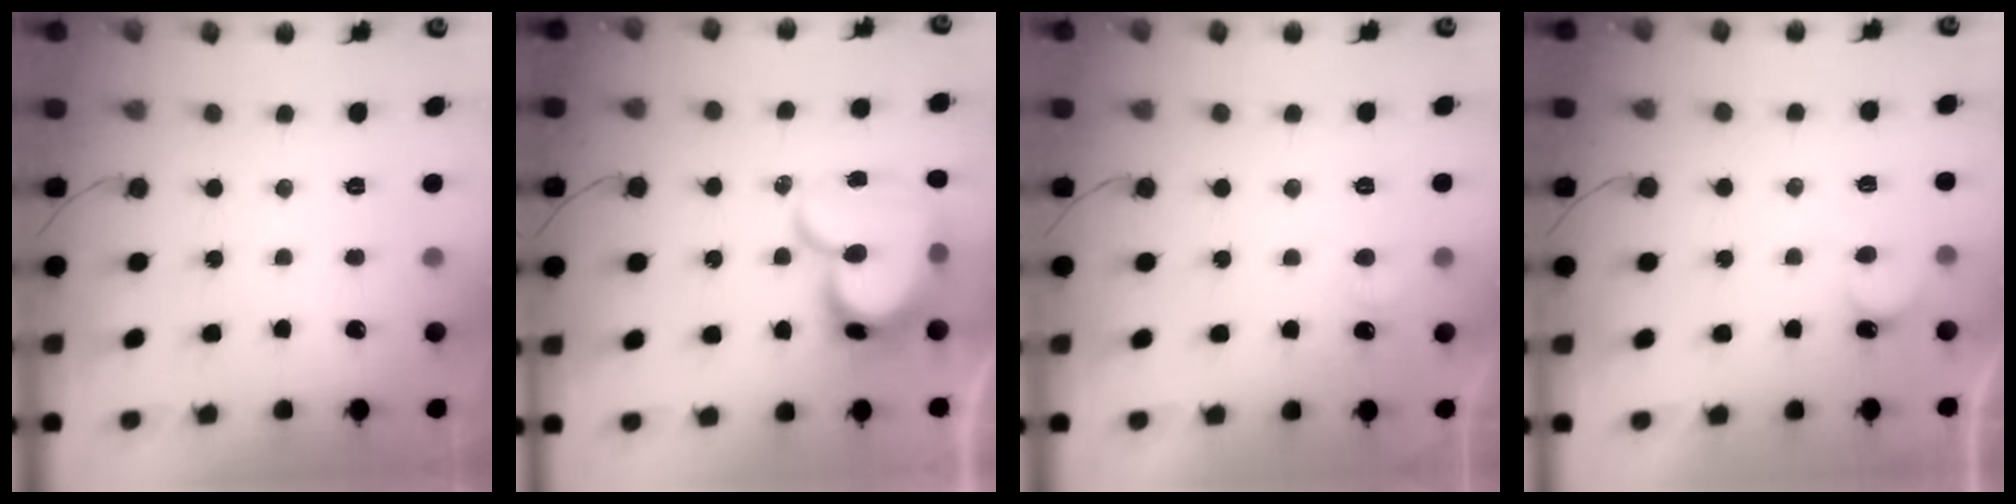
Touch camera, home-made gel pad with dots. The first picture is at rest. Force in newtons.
{"total": 18.2, "press": 18.1, "slide": 1.7}
{"total": 5.0, "press": 4.9, "slide": 0.6}
{"total": 5.4, "press": 5.4, "slide": 0.4}